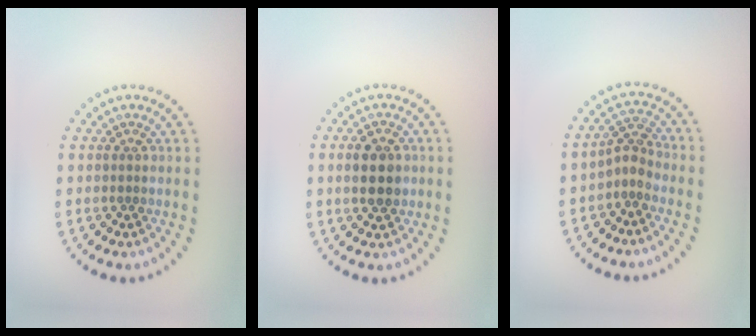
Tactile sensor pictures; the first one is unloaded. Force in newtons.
{"total": 3.9, "press": 3.9, "slide": 0.2}
{"total": 2.2, "press": 1.6, "slide": 1.5}